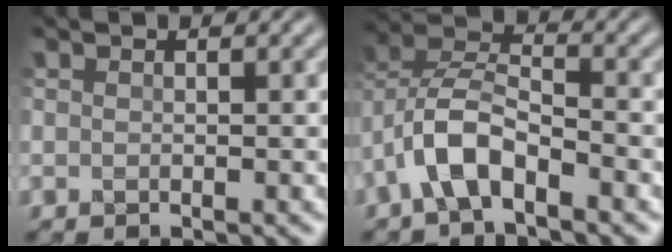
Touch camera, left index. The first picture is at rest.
{"total": 4.7, "force": [-2.5, 2.2, 3.4], "torque": [-0.061, 0.013, -0.053]}